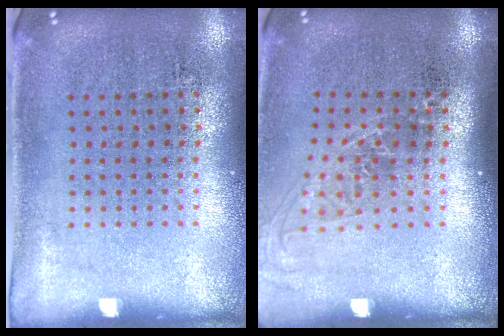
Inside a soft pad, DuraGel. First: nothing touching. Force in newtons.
{"total": 1.4, "press": 1.1, "slide": 0.9}